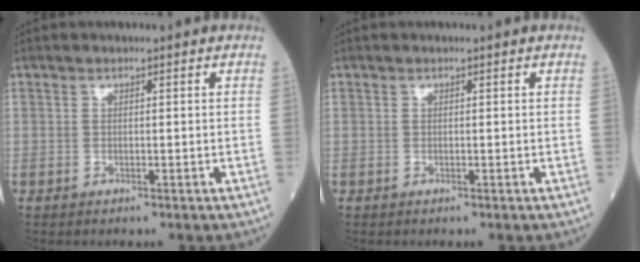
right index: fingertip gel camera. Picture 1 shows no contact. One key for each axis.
{"total": 0.0}